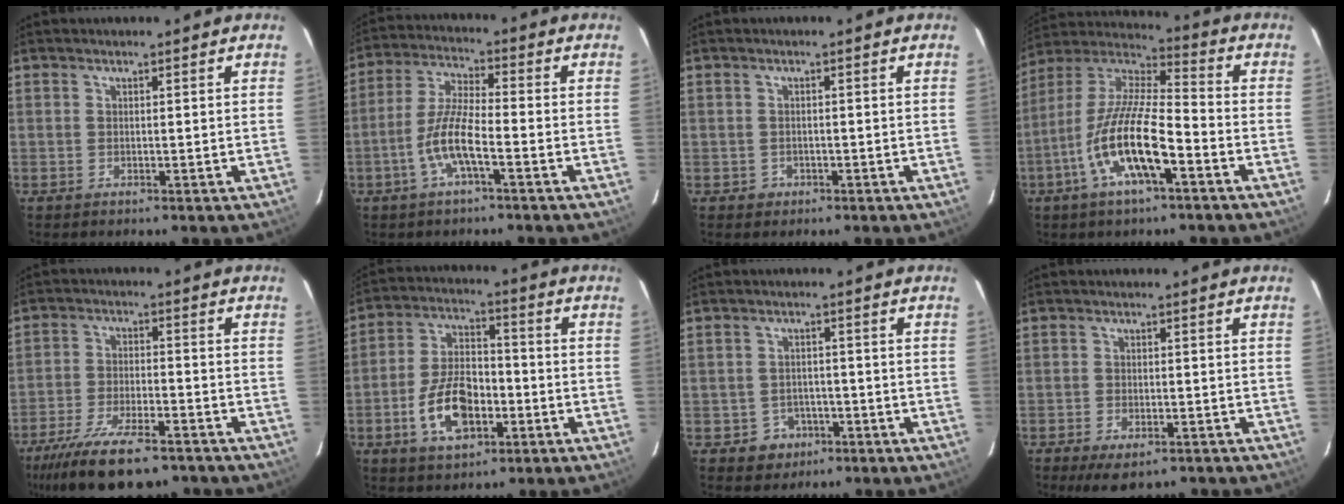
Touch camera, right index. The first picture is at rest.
{"total": 8.5, "force": [-3.6, 1.5, 7.5], "torque": [-0.159, 0.004, -0.071]}
{"total": 1.7, "force": [-0.8, 1.5, 0.2], "torque": [-0.004, 0.003, -0.007]}
{"total": 16.2, "force": [-6.9, 4.2, 14.1], "torque": [-0.281, -0.011, -0.136]}
{"total": 17.3, "force": [-13.0, 5.6, 10.0], "torque": [-0.208, -0.036, -0.211]}
{"total": 12.7, "force": [-4.6, 7.0, 9.5], "torque": [-0.190, 0.010, -0.073]}
{"total": 4.8, "force": [-2.3, 4.2, 0.5], "torque": [-0.025, 0.015, -0.023]}
{"total": 7.1, "force": [-5.0, 3.1, 4.0], "torque": [-0.086, -0.019, -0.074]}